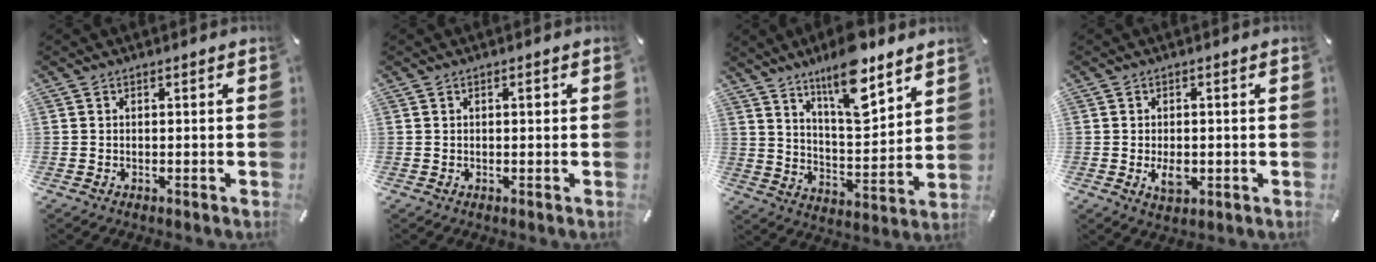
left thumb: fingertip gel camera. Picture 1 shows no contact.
{"total": 1.1, "force": [0.3, 0.6, 0.9], "torque": [-0.011, 0.000, 0.002]}
{"total": 14.7, "force": [10.7, 5.0, 8.8], "torque": [-0.144, -0.065, 0.183]}
{"total": 4.5, "force": [-0.7, 2.7, 3.5], "torque": [-0.065, -0.004, -0.013]}